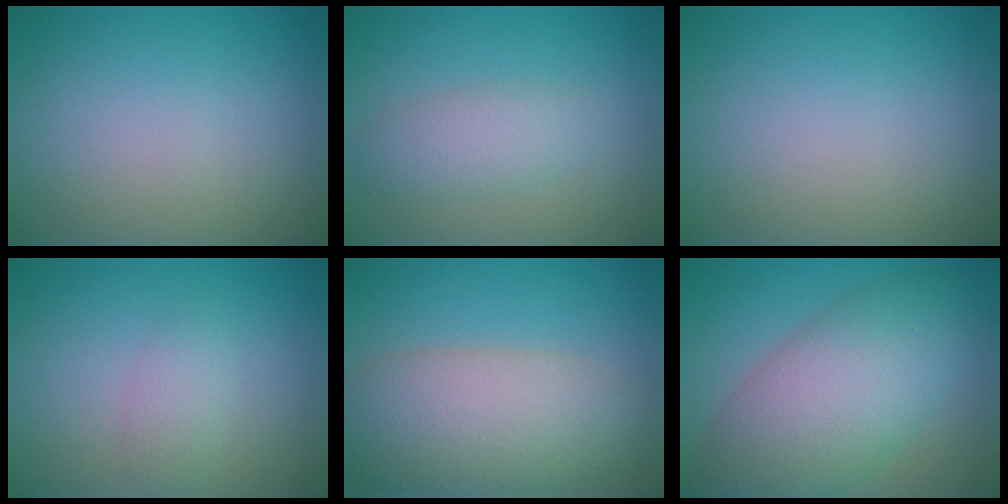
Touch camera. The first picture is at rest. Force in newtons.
{"total": 2.7, "press": 2.7, "slide": 0.0}
{"total": 0.0}
{"total": 1.8, "press": 1.8, "slide": 0.1}
{"total": 8.1, "press": 8.1, "slide": 0.8}
{"total": 9.5, "press": 9.5, "slide": 0.4}